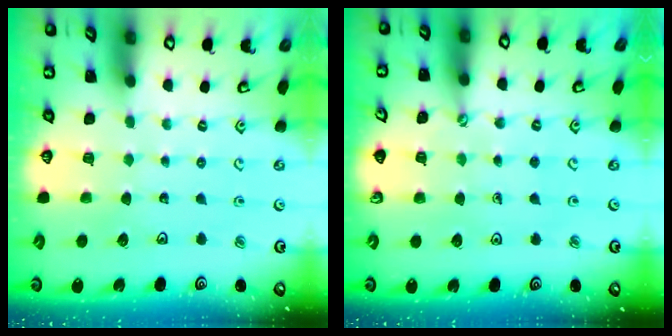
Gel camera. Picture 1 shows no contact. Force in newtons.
{"total": 0.9, "press": 0.9, "slide": 0.1}